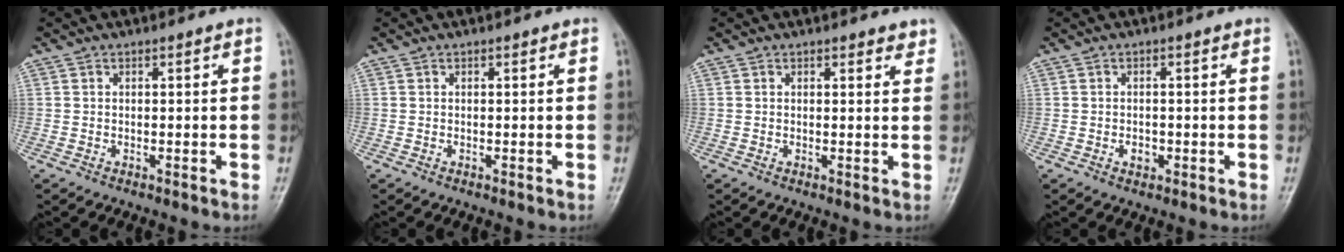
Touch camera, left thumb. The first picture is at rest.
{"total": 0.0}
{"total": 2.0, "force": [1.6, 0.8, 0.8], "torque": [0.006, -0.007, 0.015]}
{"total": 1.7, "force": [-0.5, 1.3, 1.0], "torque": [-0.007, 0.003, -0.006]}